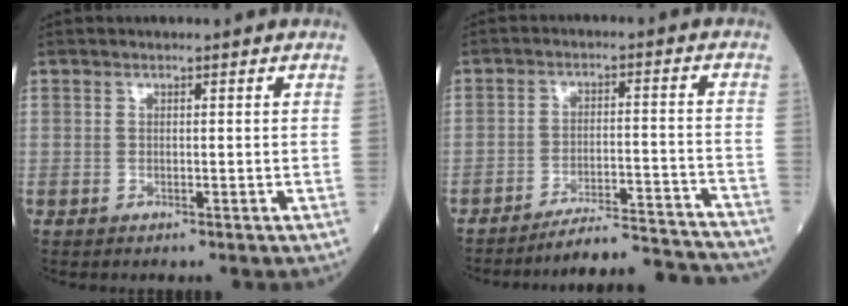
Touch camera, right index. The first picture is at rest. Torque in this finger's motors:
{"motor_torque": [-0.12, -0.69, 0.08, 0.02]}